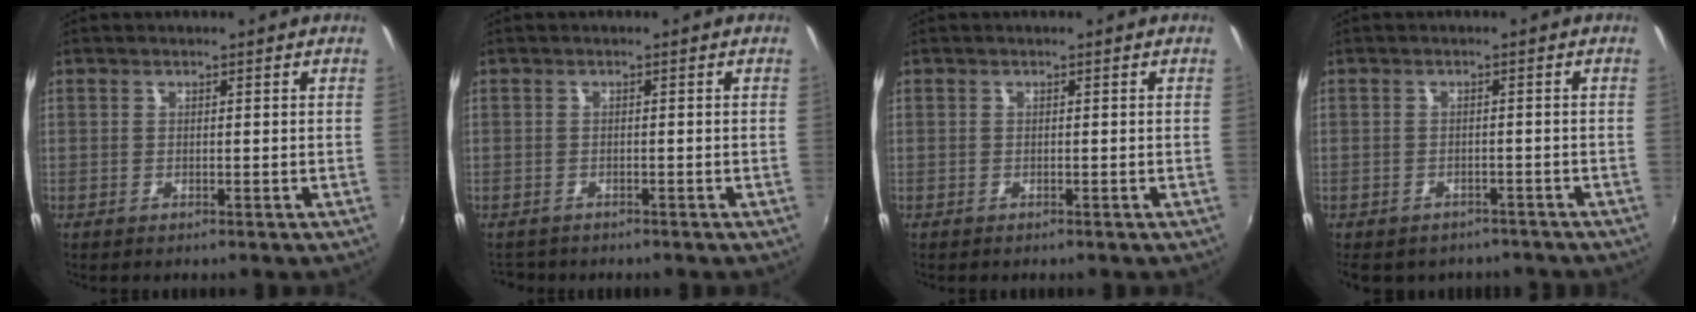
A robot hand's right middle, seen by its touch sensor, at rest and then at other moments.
{"total": 2.1, "force": [-1.9, 0.8, 0.4], "torque": [-0.012, -0.007, -0.029]}
{"total": 0.0}
{"total": 6.6, "force": [-5.3, 3.3, 2.3], "torque": [-0.053, -0.016, -0.065]}